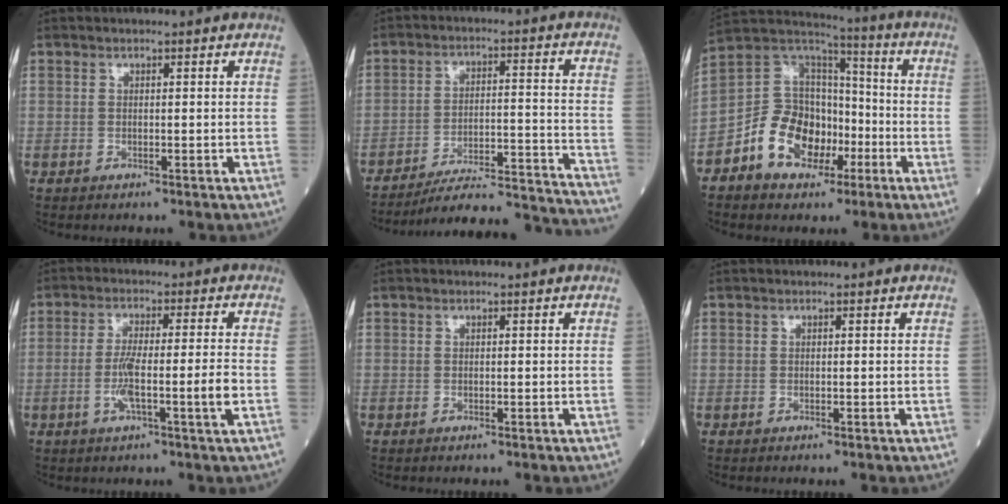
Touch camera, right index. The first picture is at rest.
{"total": 21.1, "force": [-20.4, -0.3, 5.4], "torque": [-0.047, 0.001, -0.283]}
{"total": 13.0, "force": [-5.3, 9.4, 7.2], "torque": [-0.151, 0.039, -0.093]}
{"total": 6.7, "force": [-1.8, -0.3, 6.4], "torque": [-0.123, 0.004, -0.029]}
{"total": 0.0}
{"total": 0.0}